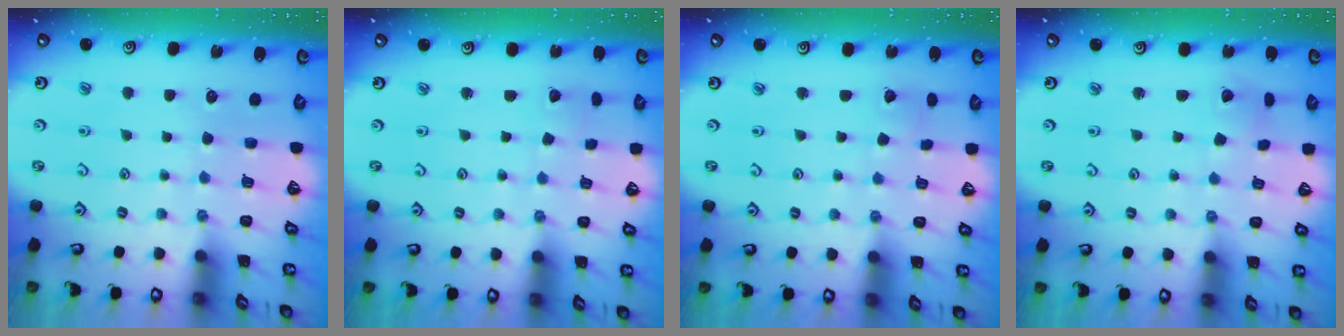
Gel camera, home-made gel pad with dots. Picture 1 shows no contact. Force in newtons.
{"total": 1.8, "press": 1.8, "slide": 0.2}
{"total": 2.1, "press": 2.1, "slide": 0.2}
{"total": 2.6, "press": 2.6, "slide": 0.1}